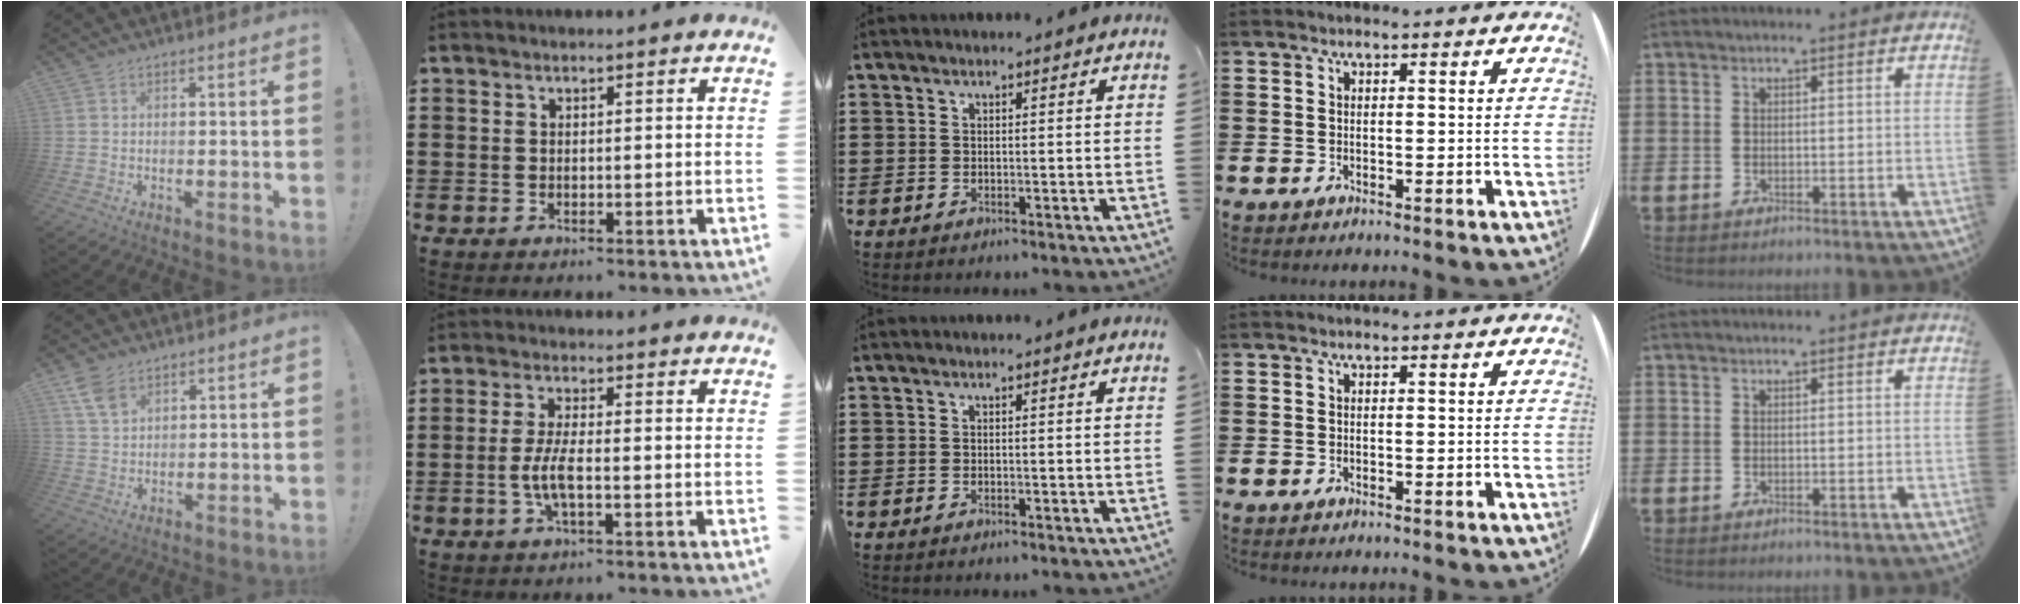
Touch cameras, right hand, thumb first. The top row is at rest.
{"thumb": {"total": 6.3, "force": [3.9, 3.6, 3.4], "torque": [-0.066, -0.014, 0.078]}, "index": {"total": 4.8, "force": [-1.3, 1.1, 4.5], "torque": [-0.101, -0.006, -0.029]}}